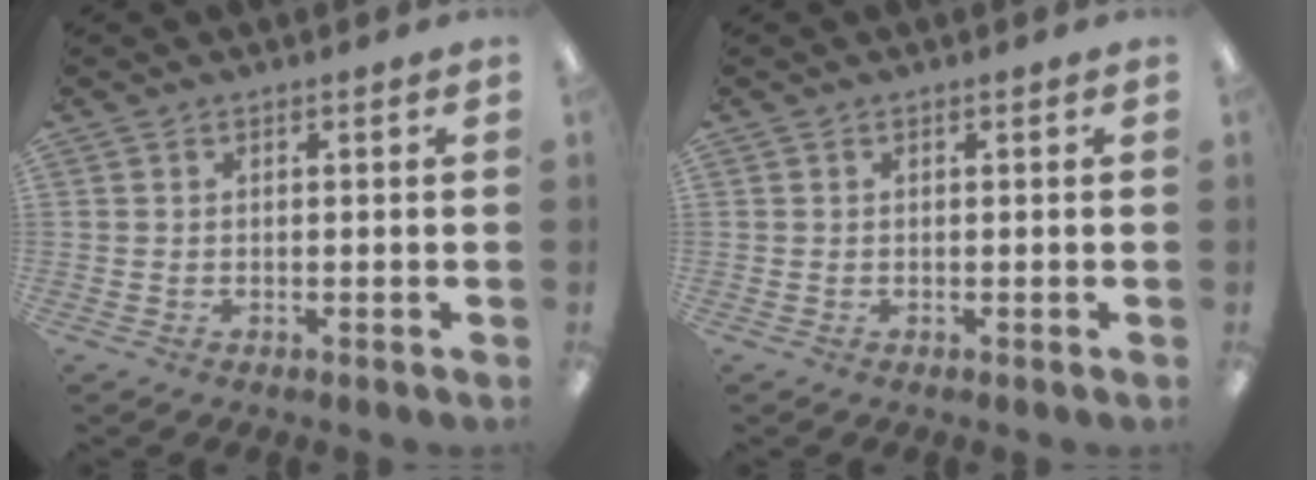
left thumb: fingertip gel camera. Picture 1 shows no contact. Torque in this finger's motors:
{"motor_torque": [-0.09, 0.09, -0.01, -0.01, 0.00]}